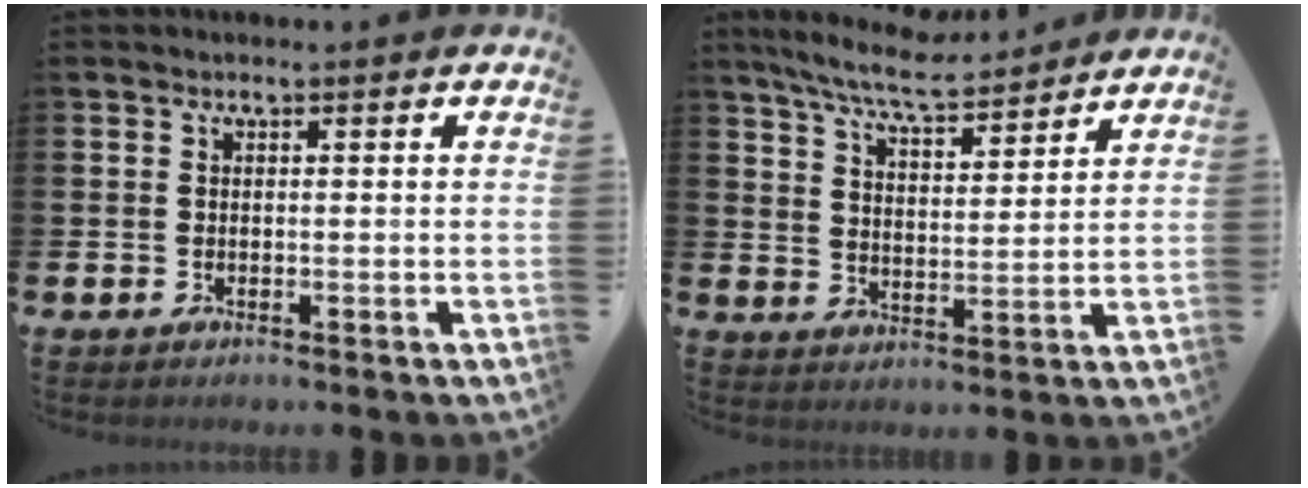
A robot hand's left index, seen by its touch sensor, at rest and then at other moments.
{"total": 7.9, "force": [7.4, 0.9, 2.6], "torque": [-0.074, -0.036, 0.133]}